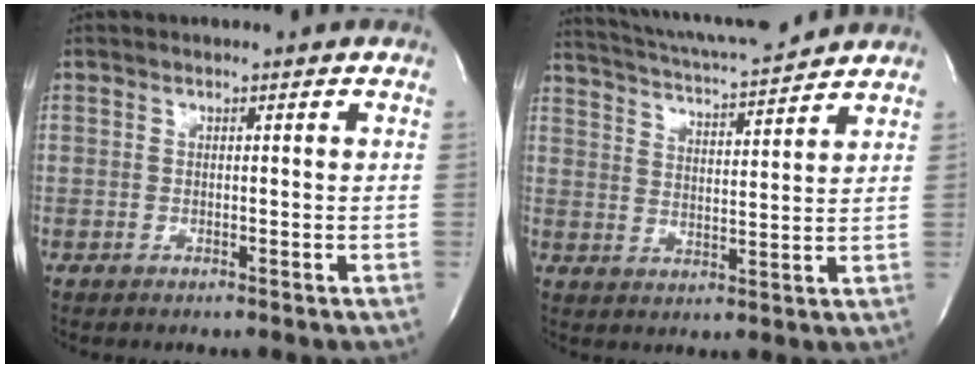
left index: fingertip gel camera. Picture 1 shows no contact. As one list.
[{"total": 13.3, "force": [12.4, 0.3, 4.6], "torque": [-0.090, 0.009, 0.193]}]